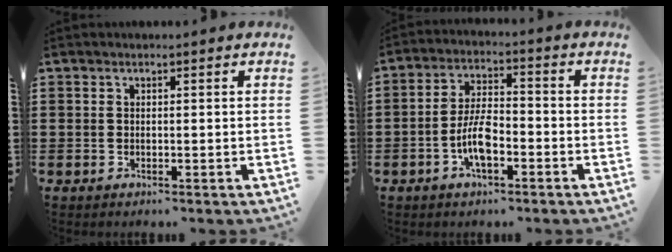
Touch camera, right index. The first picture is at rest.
{"total": 6.8, "force": [-2.5, 2.7, 5.7], "torque": [-0.130, 0.000, -0.054]}